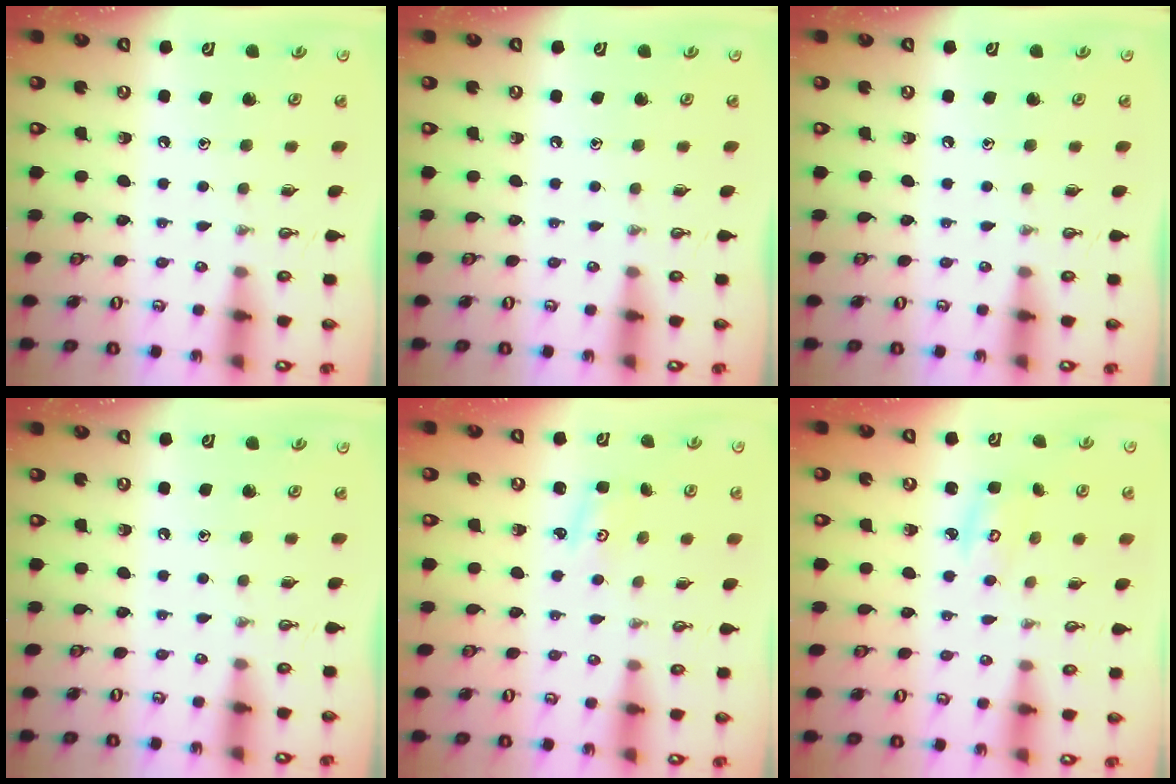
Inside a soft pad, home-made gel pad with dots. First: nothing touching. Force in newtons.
{"total": 0.0}
{"total": 0.0}
{"total": 0.0}
{"total": 1.2, "press": 1.2, "slide": 0.2}
{"total": 3.3, "press": 3.3, "slide": 0.3}